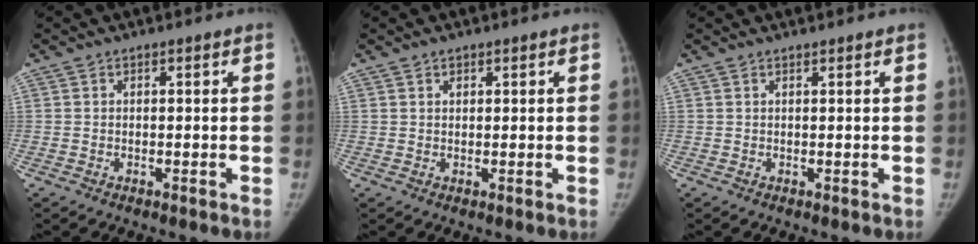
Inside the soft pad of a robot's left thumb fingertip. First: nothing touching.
{"total": 1.0, "force": [0.7, 0.7, 0.4], "torque": [0.000, -0.003, 0.010]}
{"total": 0.7, "force": [0.7, 0.0, 0.2], "torque": [-0.001, 0.006, 0.013]}